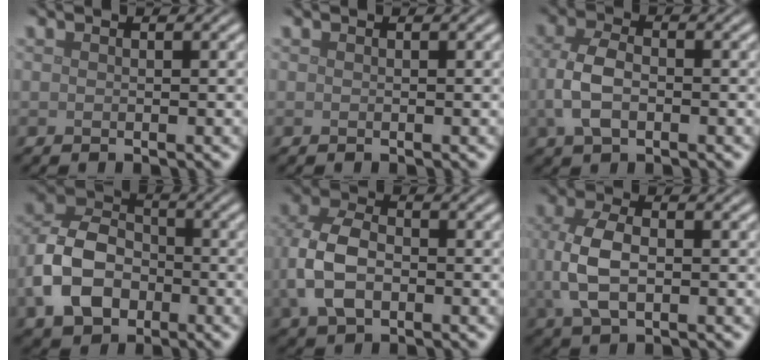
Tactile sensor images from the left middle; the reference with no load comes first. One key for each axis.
{"total": 0.0}
{"total": 4.0, "fx": -0.5, "fy": 2.5, "fz": 3.2, "tx": -0.072, "ty": 0.001, "tz": -0.011}
{"total": 7.4, "fx": -2.1, "fy": 5.5, "fz": 4.5, "tx": -0.097, "ty": 0.001, "tz": -0.049}
{"total": 6.1, "fx": -0.8, "fy": 4.0, "fz": 4.5, "tx": -0.109, "ty": 0.002, "tz": -0.022}
{"total": 5.0, "fx": 0.0, "fy": 2.8, "fz": 4.1, "tx": -0.100, "ty": -0.001, "tz": 0.002}